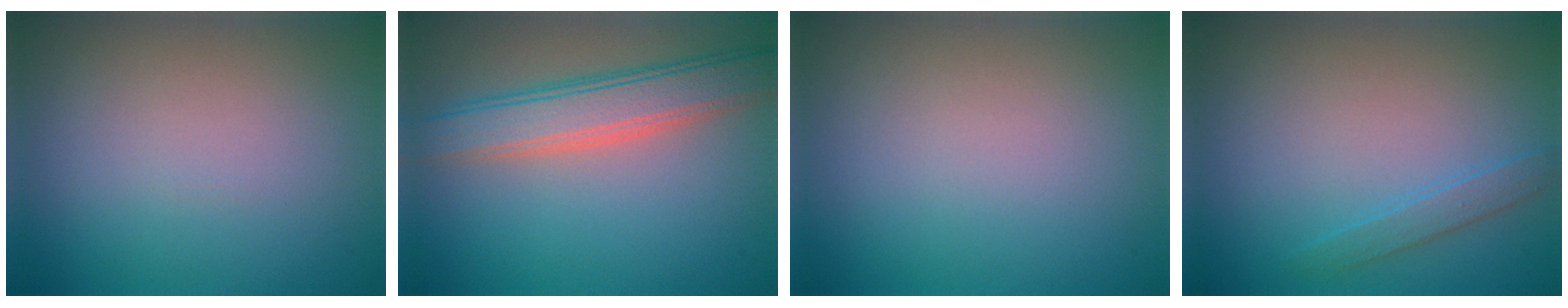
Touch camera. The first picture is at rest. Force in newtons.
{"total": 5.2, "press": 5.2, "slide": 0.2}
{"total": 0.0}
{"total": 1.3, "press": 1.3, "slide": 0.1}